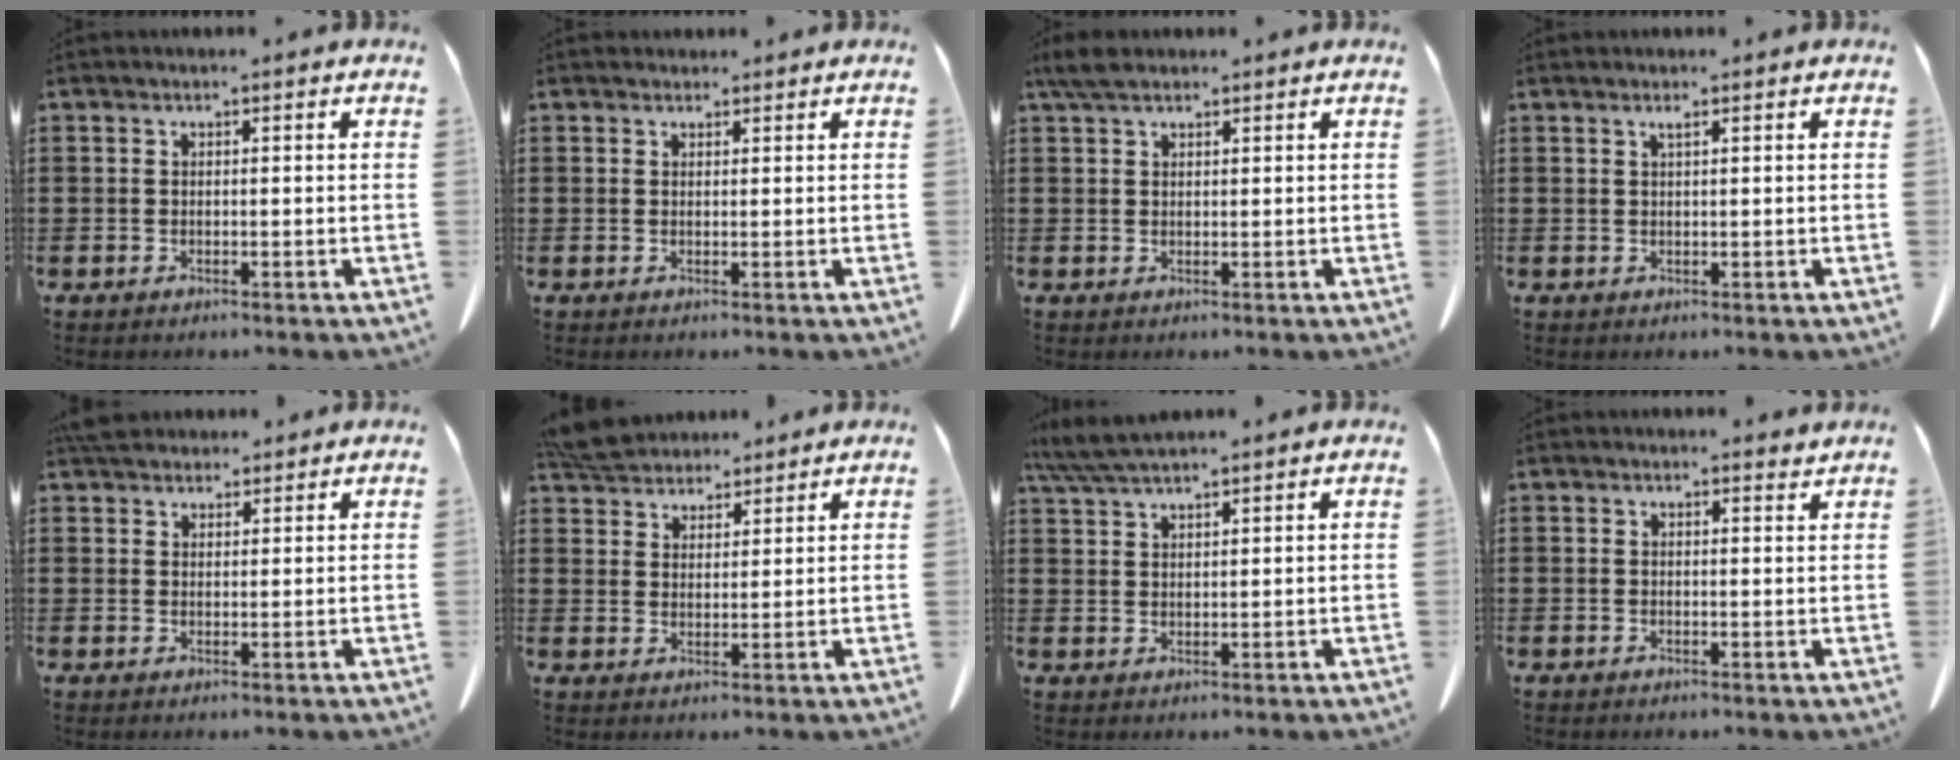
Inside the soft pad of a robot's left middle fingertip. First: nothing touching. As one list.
[{"total": 1.1, "force": [1.0, 0.4, 0.1], "torque": [-0.005, 0.000, 0.021]}, {"total": 3.1, "force": [2.3, 1.3, 1.6], "torque": [-0.038, 0.006, 0.045]}, {"total": 0.9, "force": [0.6, 0.0, 0.7], "torque": [-0.013, -0.002, 0.012]}, {"total": 3.7, "force": [3.4, 1.2, 0.8], "torque": [-0.017, -0.007, 0.067]}, {"total": 5.7, "force": [5.3, 1.7, 1.1], "torque": [-0.043, -0.010, 0.102]}, {"total": 4.7, "force": [4.0, 0.5, 2.4], "torque": [-0.057, -0.008, 0.076]}, {"total": 1.1, "force": [1.0, 0.1, 0.3], "torque": [0.000, -0.003, 0.018]}]